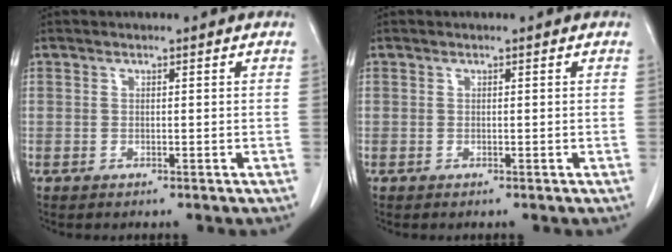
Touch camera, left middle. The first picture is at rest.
{"total": 0.0}